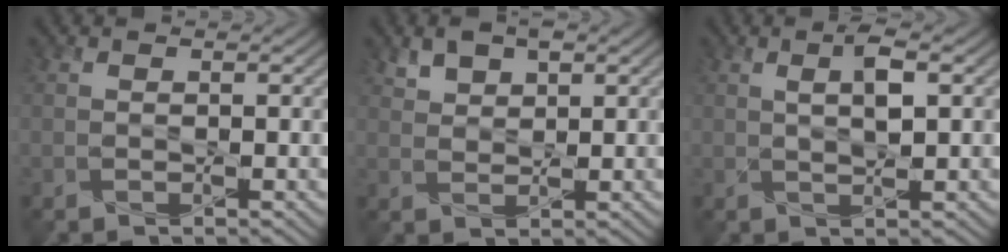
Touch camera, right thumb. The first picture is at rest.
{"total": 3.4, "force": [2.0, 1.9, 2.1], "torque": [-0.046, 0.001, 0.038]}
{"total": 3.3, "force": [1.0, 0.8, 3.1], "torque": [-0.062, 0.004, 0.019]}